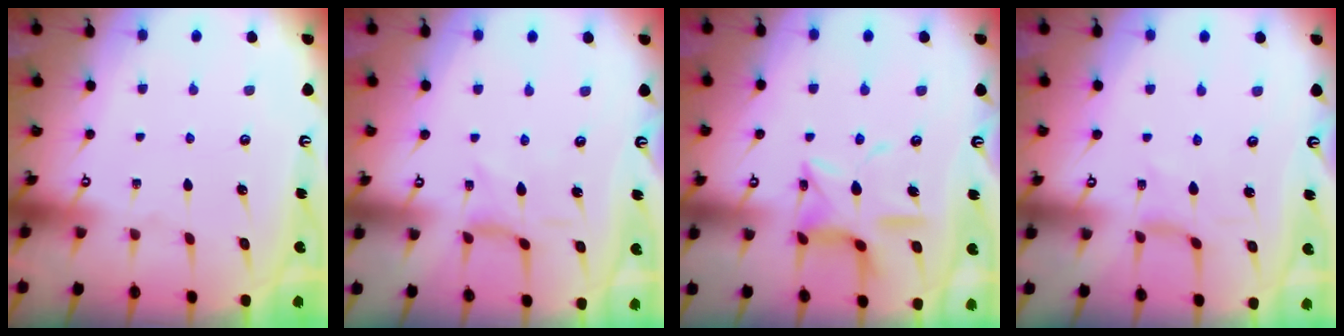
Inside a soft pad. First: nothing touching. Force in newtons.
{"total": 1.8, "press": 1.7, "slide": 0.4}
{"total": 12.8, "press": 12.8, "slide": 1.1}
{"total": 2.0, "press": 2.0, "slide": 0.3}